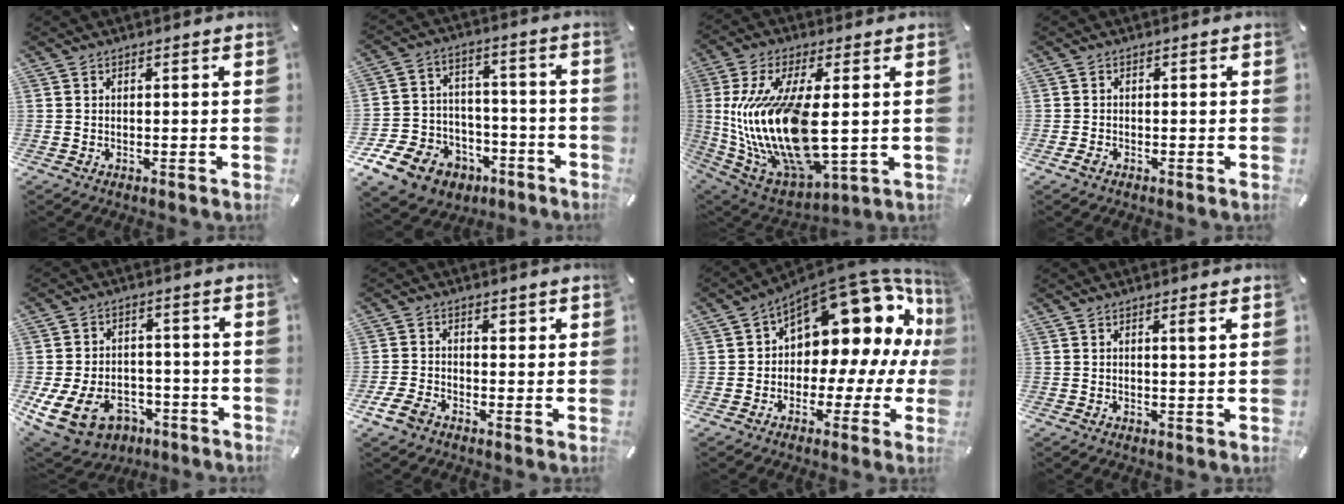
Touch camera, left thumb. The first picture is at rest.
{"total": 13.7, "force": [-7.6, 10.3, 4.8], "torque": [-0.082, 0.058, -0.123]}
{"total": 21.9, "force": [1.7, 9.8, 19.5], "torque": [-0.436, -0.028, 0.038]}
{"total": 1.4, "force": [-0.9, 0.9, 0.5], "torque": [-0.010, 0.004, -0.019]}
{"total": 12.1, "force": [-5.6, 8.5, 6.5], "torque": [-0.123, 0.031, -0.093]}
{"total": 5.4, "force": [-2.1, 4.2, 2.7], "torque": [-0.050, 0.014, -0.041]}
{"total": 18.2, "force": [9.0, 10.3, 12.1], "torque": [-0.155, -0.081, 0.151]}
{"total": 1.8, "force": [0.8, 0.0, 1.6], "torque": [-0.026, -0.006, 0.011]}